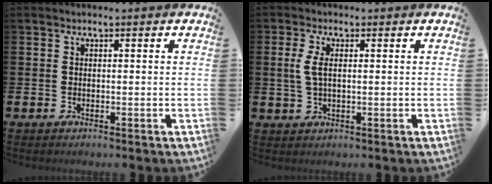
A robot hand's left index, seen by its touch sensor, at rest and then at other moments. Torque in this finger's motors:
{"motor_torque": [1.26, 0.02, 0.64, 0.18]}